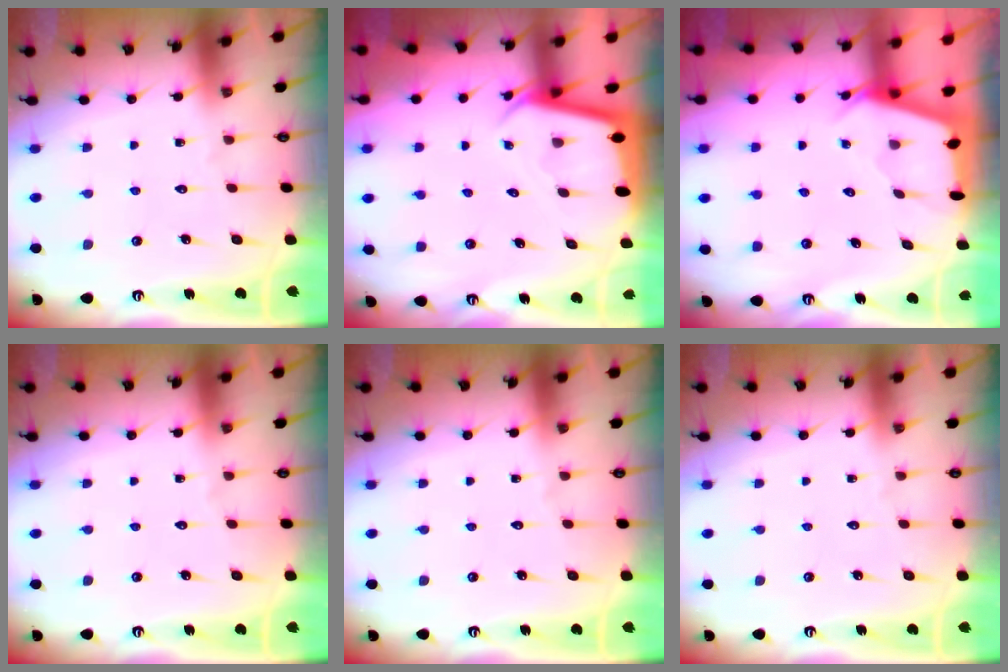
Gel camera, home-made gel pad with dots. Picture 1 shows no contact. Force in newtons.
{"total": 2.4, "press": 2.4, "slide": 0.1}
{"total": 2.4, "press": 2.4, "slide": 0.3}
{"total": 0.0}
{"total": 0.0}
{"total": 0.0}